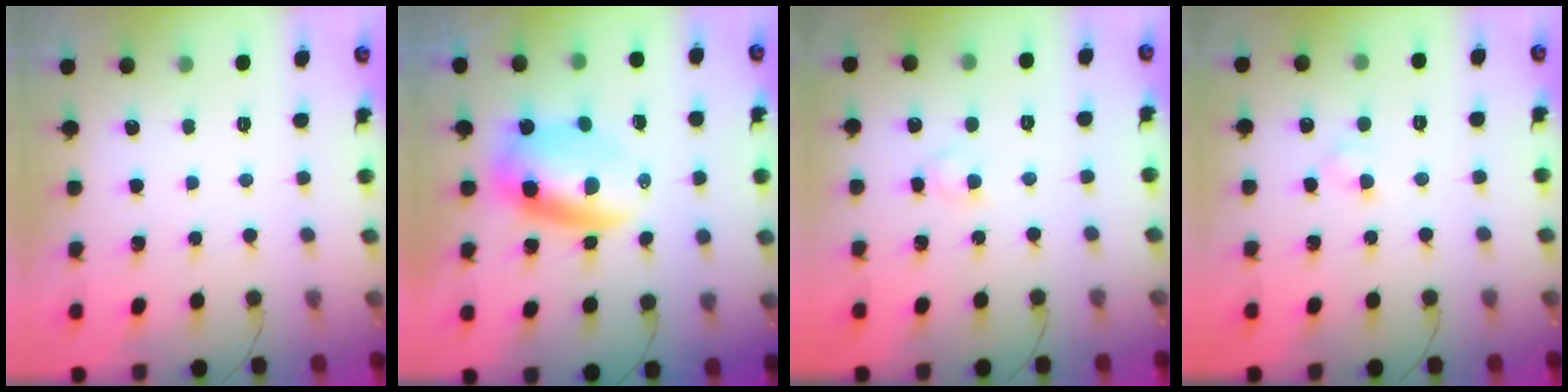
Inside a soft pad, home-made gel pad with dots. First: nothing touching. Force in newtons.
{"total": 8.0, "press": 7.7, "slide": 2.3}
{"total": 2.5, "press": 2.3, "slide": 1.1}
{"total": 2.5, "press": 2.3, "slide": 0.9}